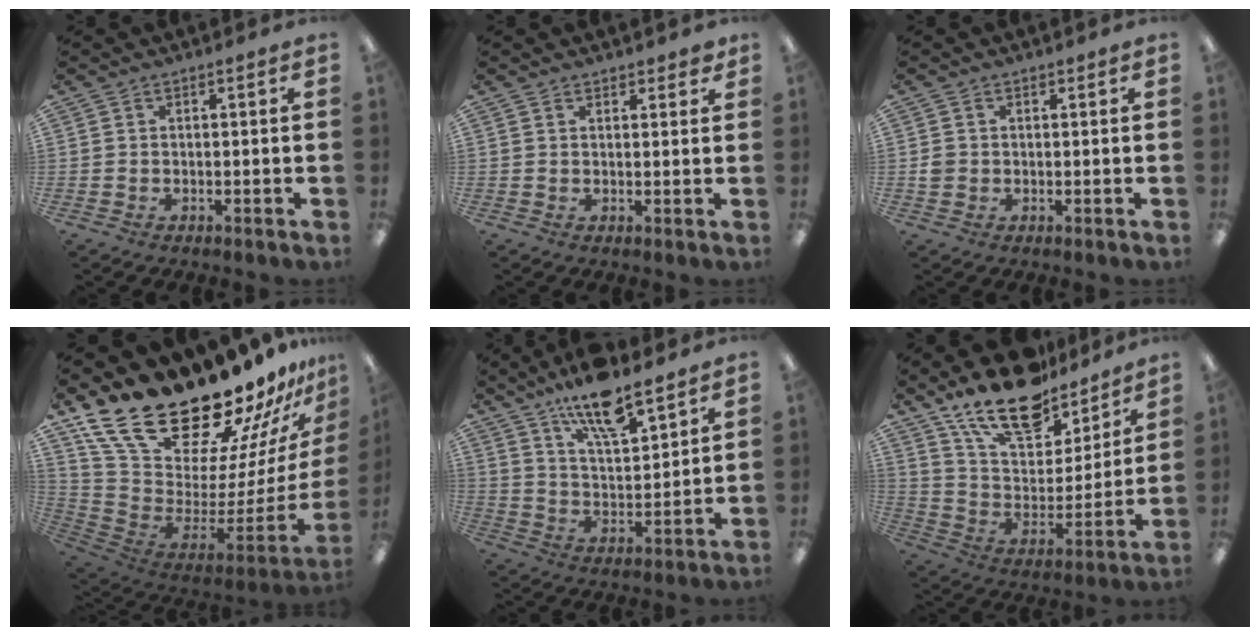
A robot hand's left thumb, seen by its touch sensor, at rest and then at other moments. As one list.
[{"total": 2.0, "force": [1.8, 0.9, 0.3], "torque": [0.009, -0.008, 0.030]}, {"total": 2.0, "force": [0.1, 2.0, 0.4], "torque": [0.000, 0.001, -0.001]}, {"total": 27.3, "force": [21.9, 9.2, 13.3], "torque": [-0.242, -0.185, 0.408]}, {"total": 13.5, "force": [10.9, 3.7, 7.1], "torque": [-0.120, -0.064, 0.188]}, {"total": 19.9, "force": [15.6, 8.3, 9.2], "torque": [-0.173, -0.098, 0.276]}]